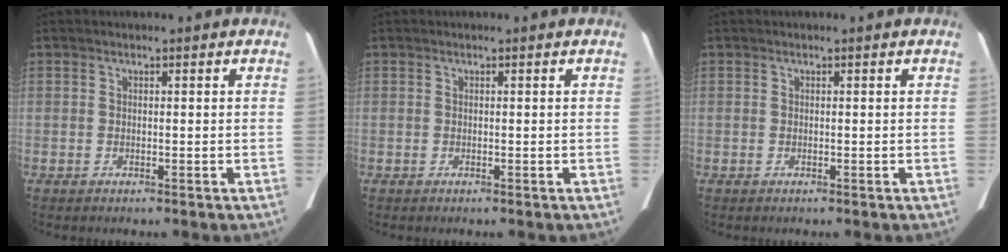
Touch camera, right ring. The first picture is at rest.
{"total": 0.0}
{"total": 0.0}